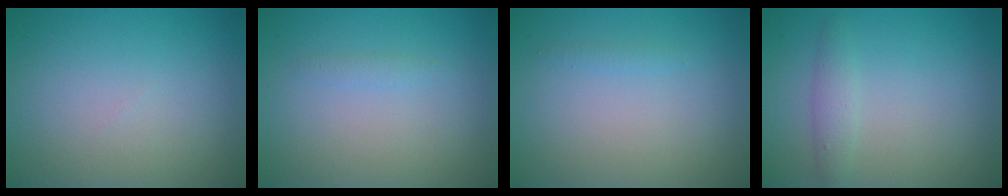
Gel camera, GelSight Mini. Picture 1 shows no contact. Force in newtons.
{"total": 0.7, "press": 0.7, "slide": 0.0}
{"total": 0.5, "press": 0.5, "slide": 0.0}
{"total": 1.6, "press": 1.6, "slide": 0.0}